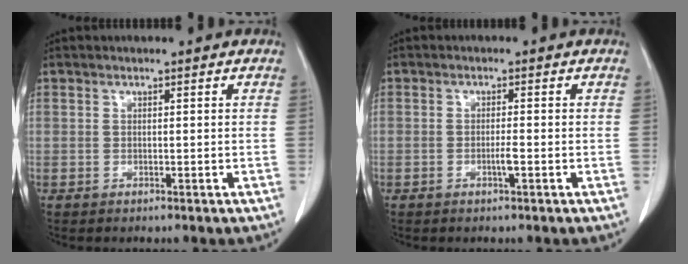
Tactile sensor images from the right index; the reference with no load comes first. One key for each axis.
{"total": 1.5, "fx": -0.6, "fy": 0.0, "fz": 1.4, "tx": -0.028, "ty": -0.002, "tz": -0.011}